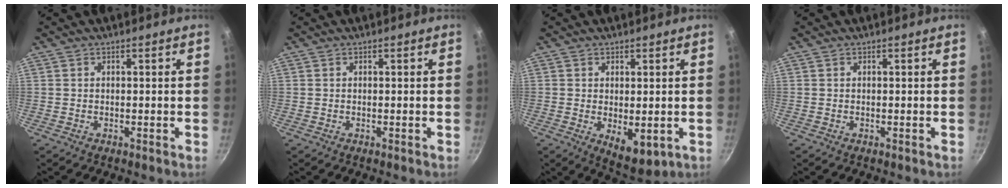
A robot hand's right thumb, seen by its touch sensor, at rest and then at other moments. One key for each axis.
{"total": 0.0}
{"total": 6.5, "fx": -0.7, "fy": 3.4, "fz": 5.6, "tx": -0.069, "ty": -0.019, "tz": 0.002}
{"total": 0.0}